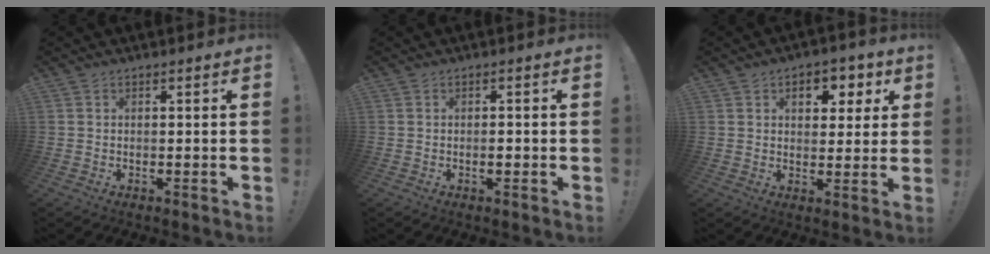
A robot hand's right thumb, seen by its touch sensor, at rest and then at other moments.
{"total": 1.3, "force": [-0.3, 0.7, 1.1], "torque": [-0.008, 0.002, -0.007]}
{"total": 7.4, "force": [3.0, 5.2, 4.4], "torque": [-0.045, -0.013, 0.049]}